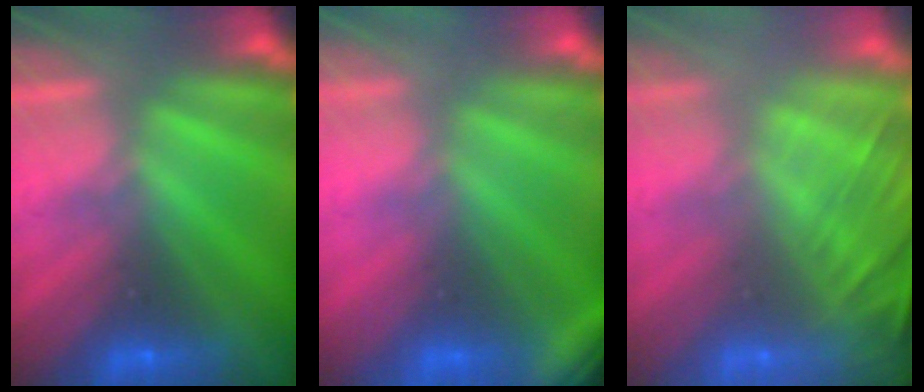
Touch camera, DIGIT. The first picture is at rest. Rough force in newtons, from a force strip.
{"total": 2.9}
{"total": 7.2}